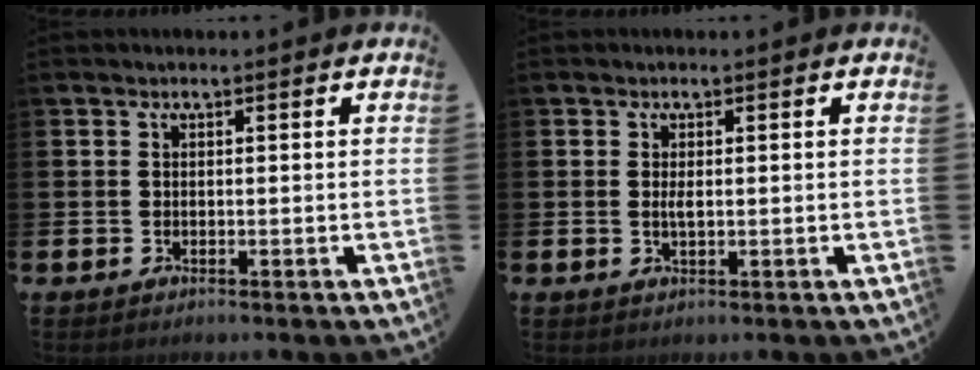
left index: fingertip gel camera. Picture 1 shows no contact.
{"total": 1.3, "force": [0.2, 0.4, 1.2], "torque": [-0.023, 0.002, 0.001]}